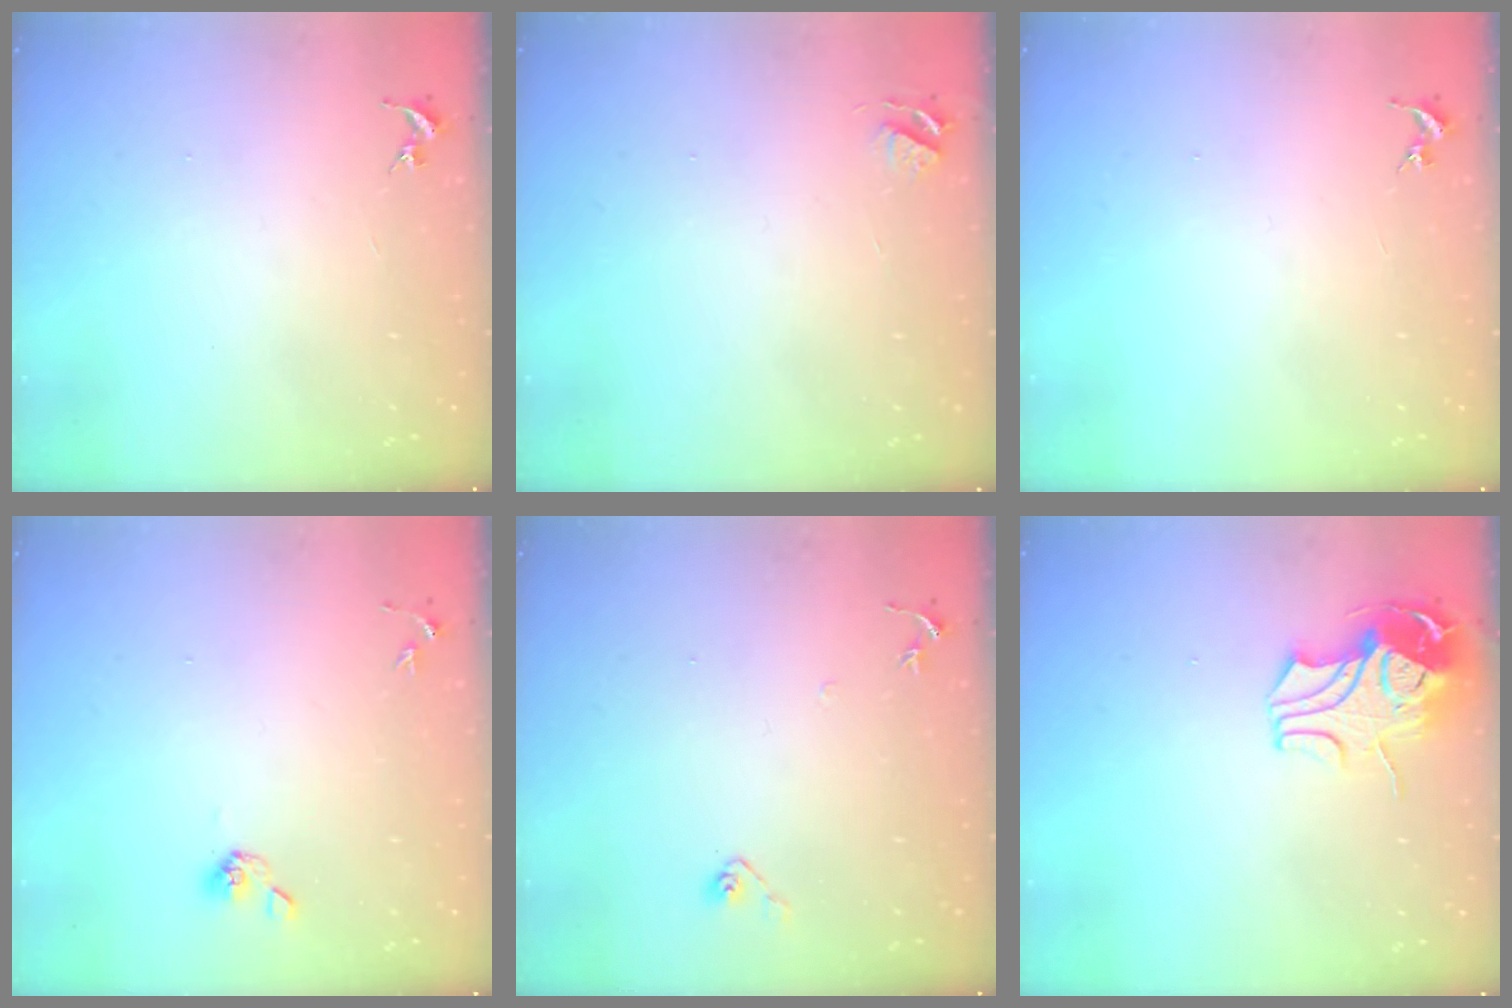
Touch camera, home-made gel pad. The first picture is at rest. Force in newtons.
{"total": 3.5, "press": 3.5, "slide": 0.3}
{"total": 0.0}
{"total": 5.5, "press": 5.2, "slide": 1.8}
{"total": 4.1, "press": 4.0, "slide": 1.0}
{"total": 13.3, "press": 13.2, "slide": 1.7}